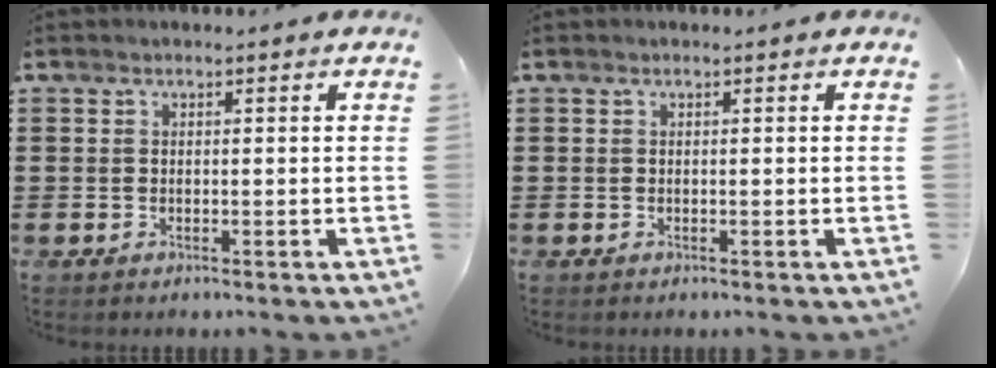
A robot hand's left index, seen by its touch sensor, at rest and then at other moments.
{"total": 0.0}